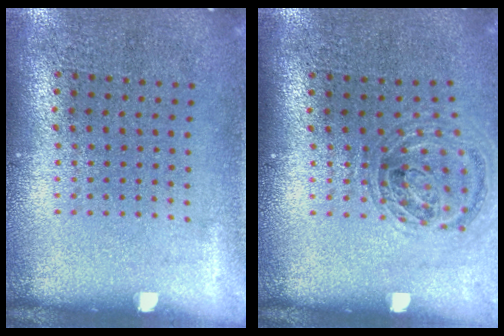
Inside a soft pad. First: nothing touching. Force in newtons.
{"total": 1.1, "press": 1.0, "slide": 0.3}